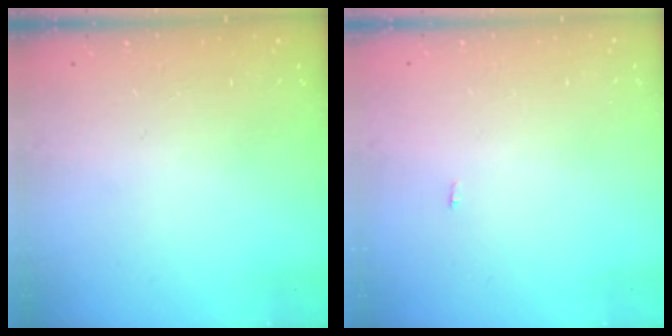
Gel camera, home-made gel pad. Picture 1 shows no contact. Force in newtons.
{"total": 6.1, "press": 1.7, "slide": 5.9}